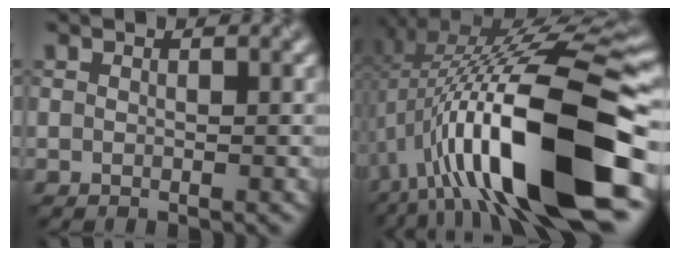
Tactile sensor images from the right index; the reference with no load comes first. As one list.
[{"total": 15.9, "force": [-3.1, 4.2, 15.0], "torque": [-0.249, 0.023, -0.051]}]